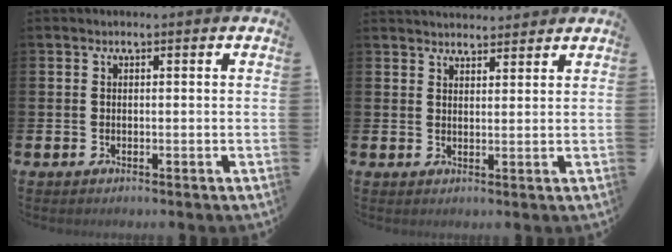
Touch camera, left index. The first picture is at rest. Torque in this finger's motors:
{"motor_torque": [-0.20, -0.95, -0.30, 0.03]}